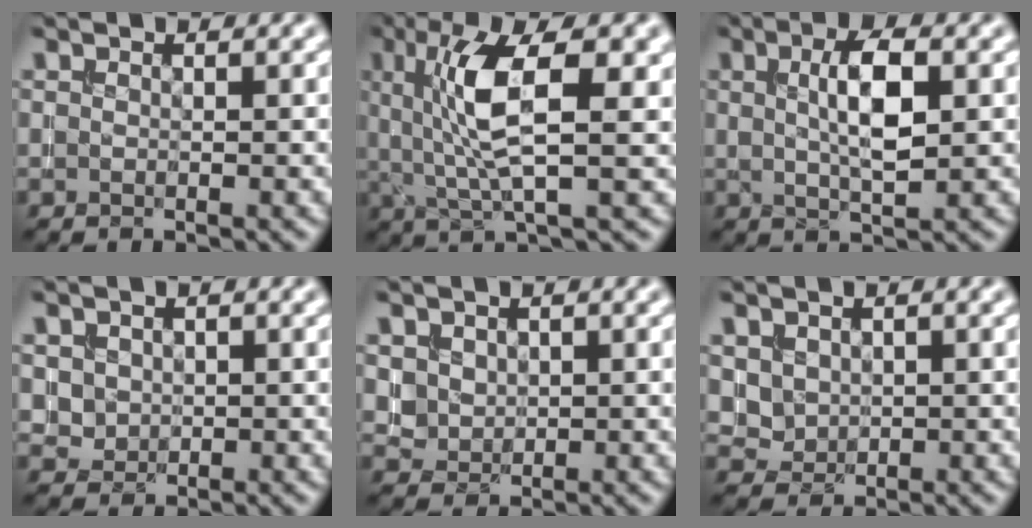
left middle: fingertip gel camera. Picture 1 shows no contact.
{"total": 8.4, "force": [1.7, 2.4, 7.9], "torque": [-0.143, 0.002, 0.031]}
{"total": 4.6, "force": [0.8, 1.4, 4.3], "torque": [-0.080, 0.006, 0.016]}
{"total": 1.4, "force": [0.3, 1.3, 0.3], "torque": [-0.005, -0.004, 0.012]}
{"total": 1.6, "force": [0.6, 1.4, 0.4], "torque": [-0.012, -0.004, 0.019]}
{"total": 1.6, "force": [0.6, 1.4, 0.4], "torque": [-0.012, -0.004, 0.018]}